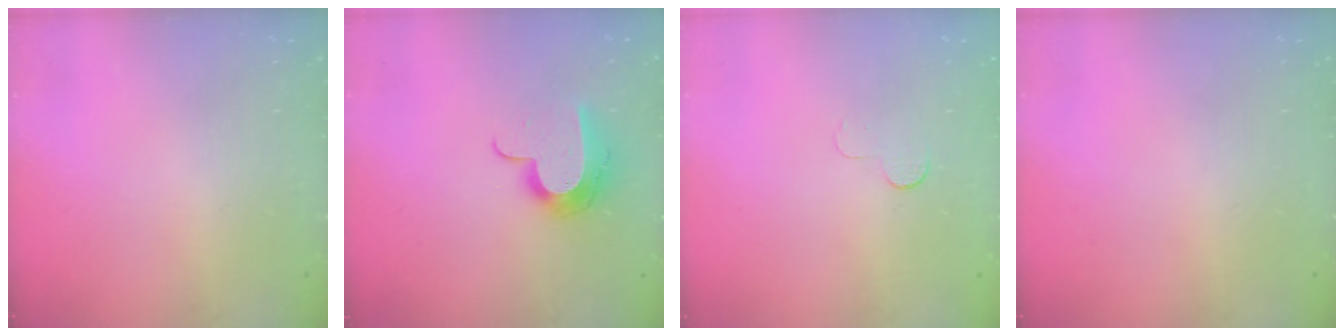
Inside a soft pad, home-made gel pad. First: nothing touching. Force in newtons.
{"total": 12.1, "press": 12.1, "slide": 0.6}
{"total": 3.2, "press": 3.1, "slide": 0.3}
{"total": 0.0}